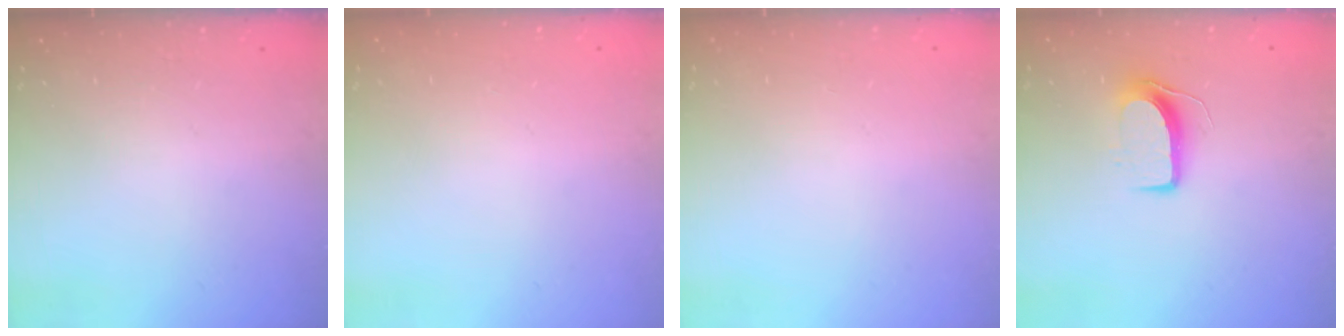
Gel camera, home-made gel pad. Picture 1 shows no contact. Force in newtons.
{"total": 0.0}
{"total": 0.0}
{"total": 8.7, "press": 8.7, "slide": 0.7}